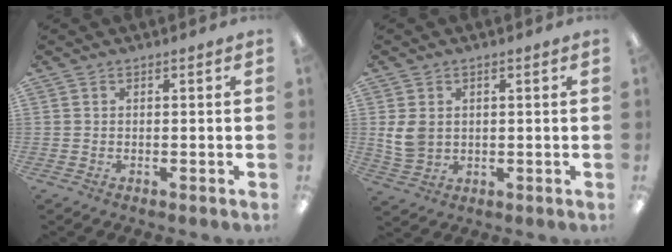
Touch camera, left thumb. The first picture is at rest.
{"total": 5.9, "force": [1.0, 4.6, 3.6], "torque": [-0.075, 0.003, 0.020]}